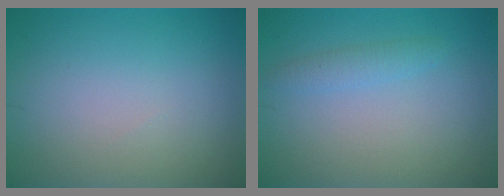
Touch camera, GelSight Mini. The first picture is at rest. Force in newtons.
{"total": 1.4, "press": 1.4, "slide": 0.1}